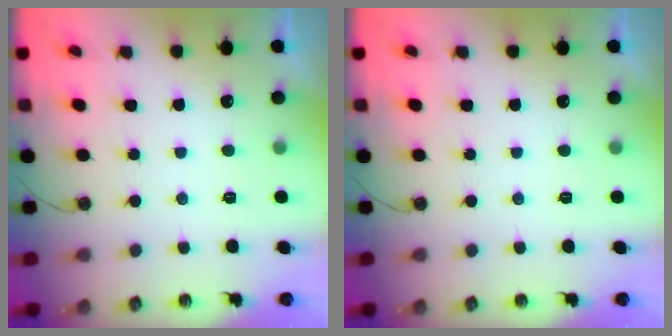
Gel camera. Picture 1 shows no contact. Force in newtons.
{"total": 0.0}